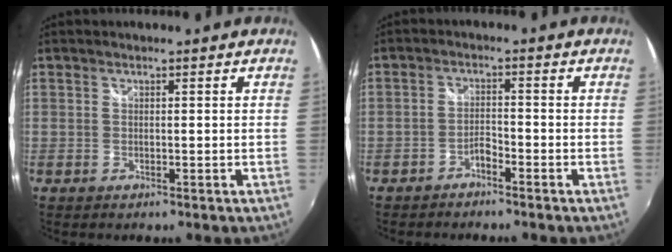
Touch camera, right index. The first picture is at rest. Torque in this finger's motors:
{"motor_torque": [0.00, -0.02, 0.11, 0.00]}